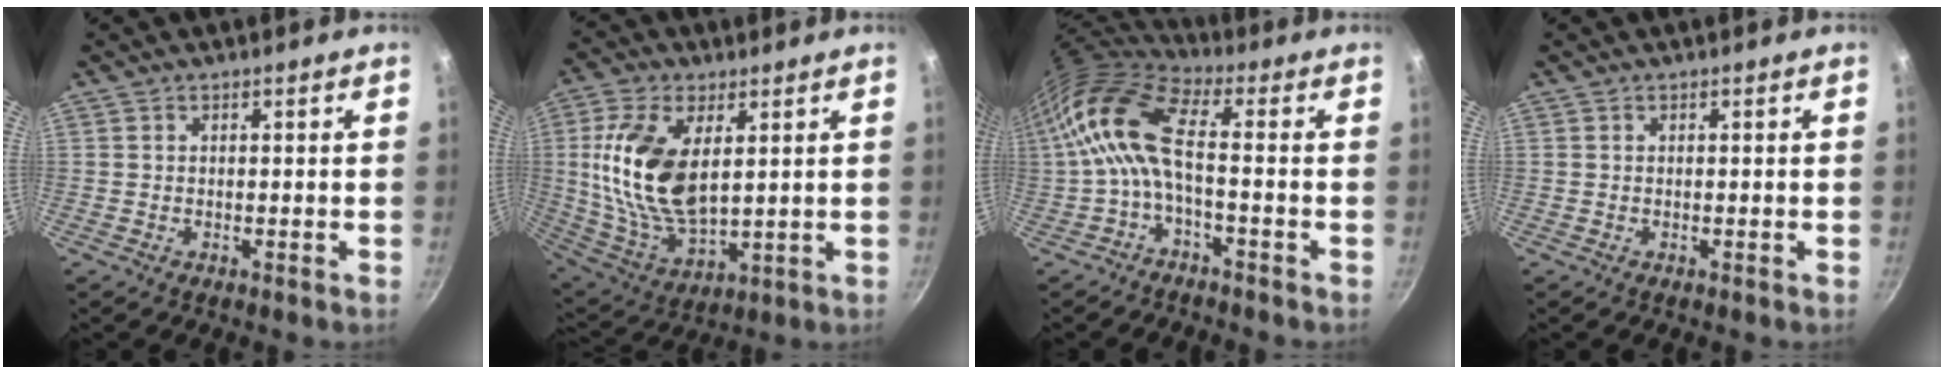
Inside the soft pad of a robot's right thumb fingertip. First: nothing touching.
{"total": 17.4, "force": [3.6, 9.3, 14.2], "torque": [-0.277, -0.018, 0.080]}
{"total": 11.9, "force": [-1.0, 4.8, 10.8], "torque": [-0.239, 0.026, -0.032]}
{"total": 0.0}